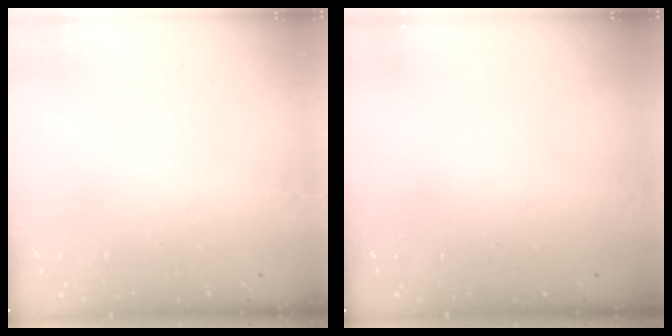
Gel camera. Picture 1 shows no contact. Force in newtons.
{"total": 0.0}